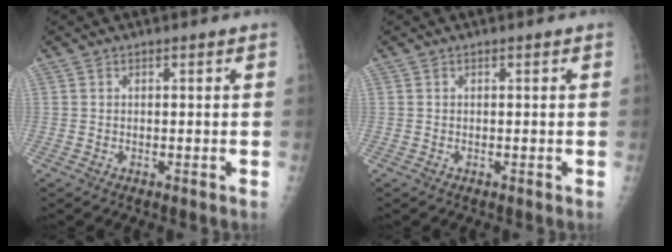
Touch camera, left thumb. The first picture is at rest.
{"total": 0.0}